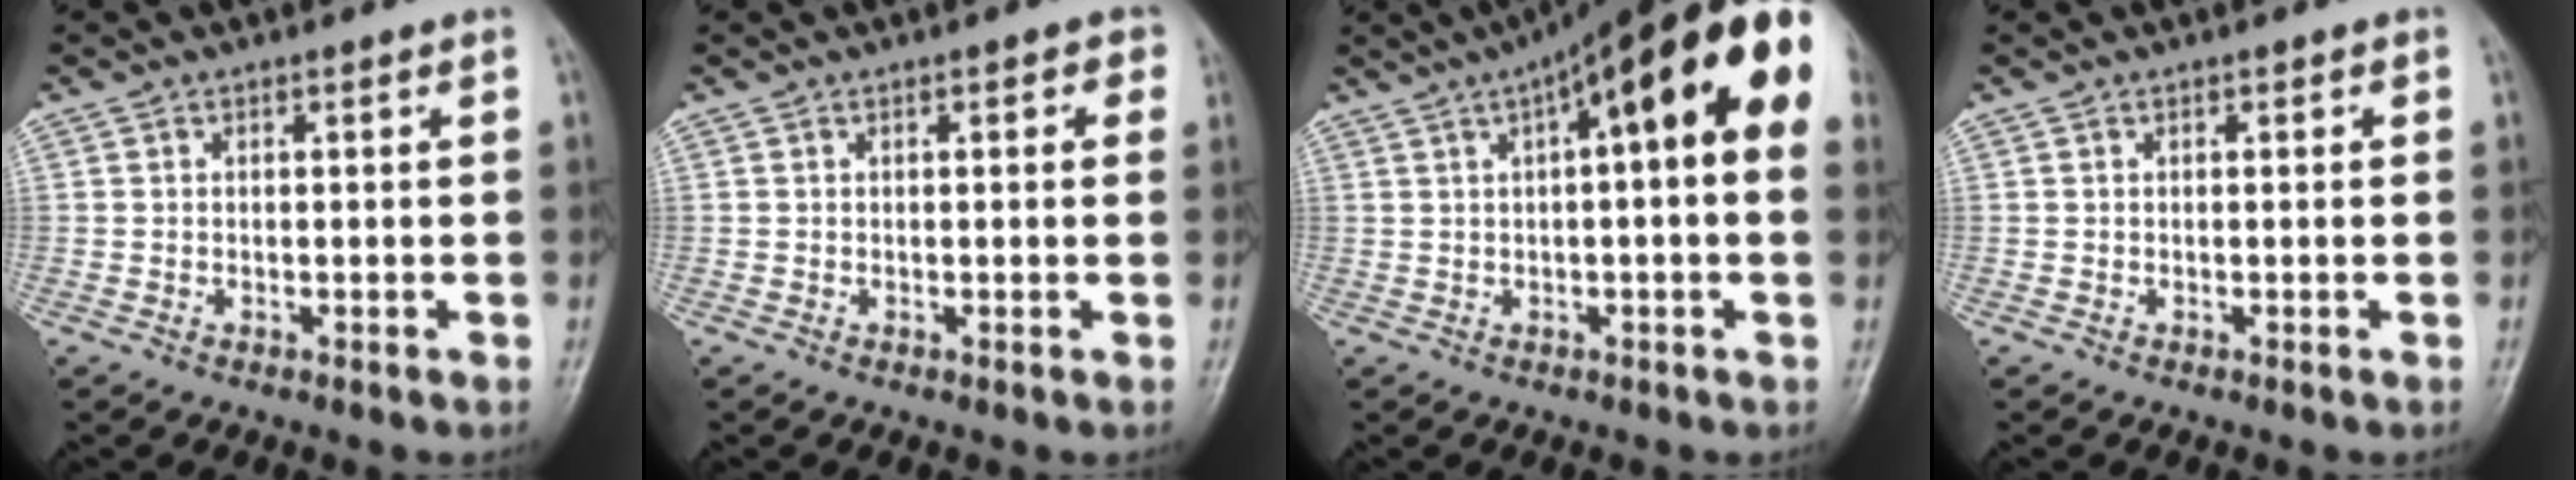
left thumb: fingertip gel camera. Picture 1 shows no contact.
{"total": 2.0, "force": [0.7, 0.9, 1.7], "torque": [-0.012, 0.002, 0.004]}
{"total": 20.8, "force": [6.1, 5.5, 19.1], "torque": [-0.278, 0.042, 0.078]}
{"total": 0.0}